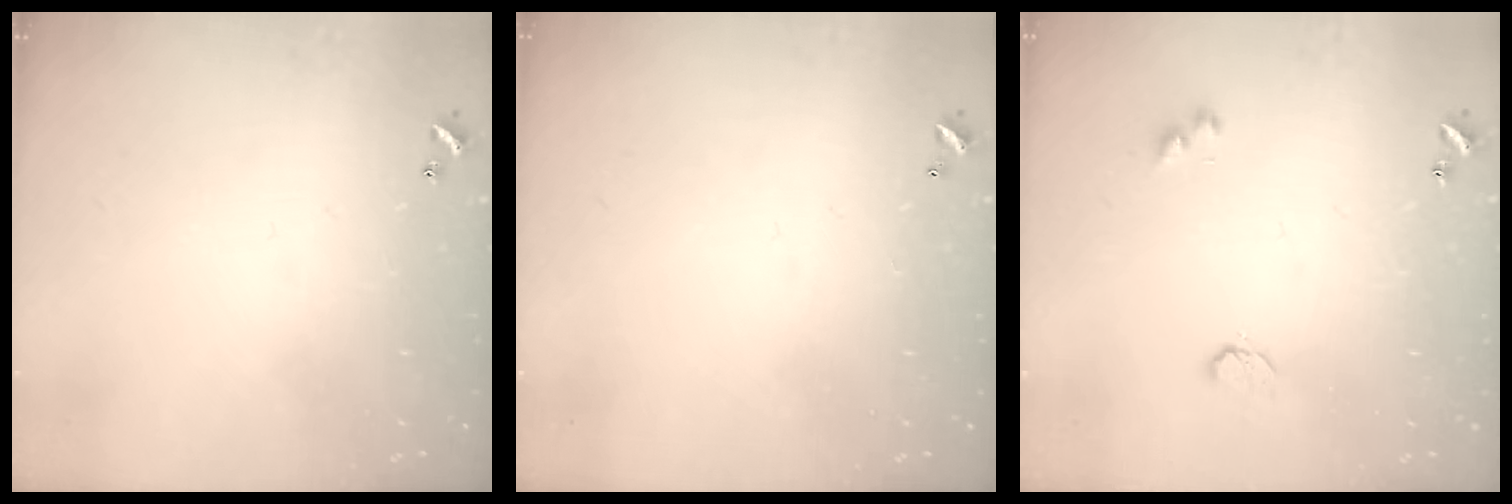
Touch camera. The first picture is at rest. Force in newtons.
{"total": 2.9, "press": 2.9, "slide": 0.1}
{"total": 3.4, "press": 3.4, "slide": 0.5}